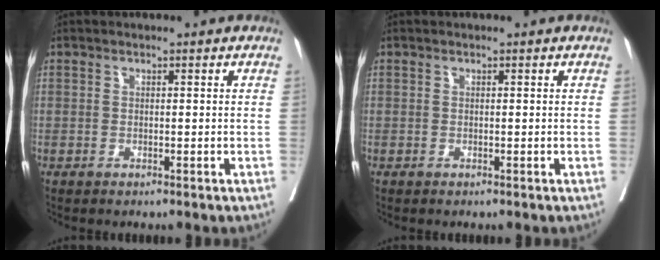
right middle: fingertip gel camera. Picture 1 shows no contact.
{"total": 0.0}